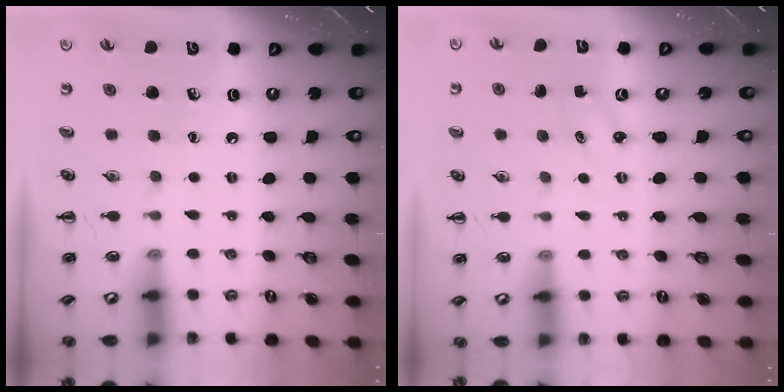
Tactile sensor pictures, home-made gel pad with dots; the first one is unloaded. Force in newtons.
{"total": 1.6, "press": 1.5, "slide": 0.5}